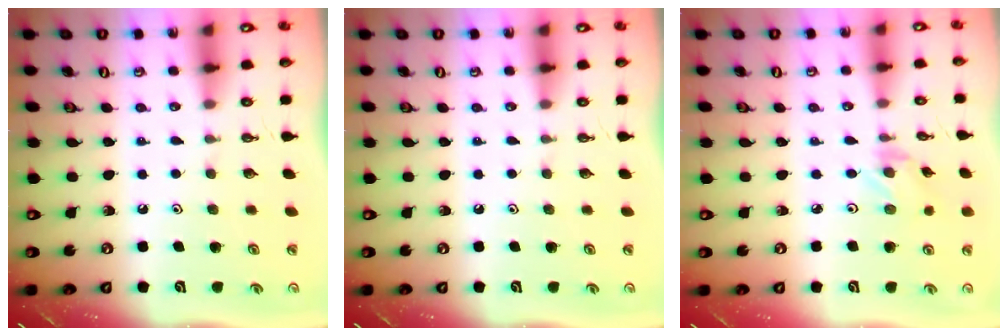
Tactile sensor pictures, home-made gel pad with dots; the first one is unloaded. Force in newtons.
{"total": 0.0}
{"total": 1.1, "press": 1.0, "slide": 0.4}